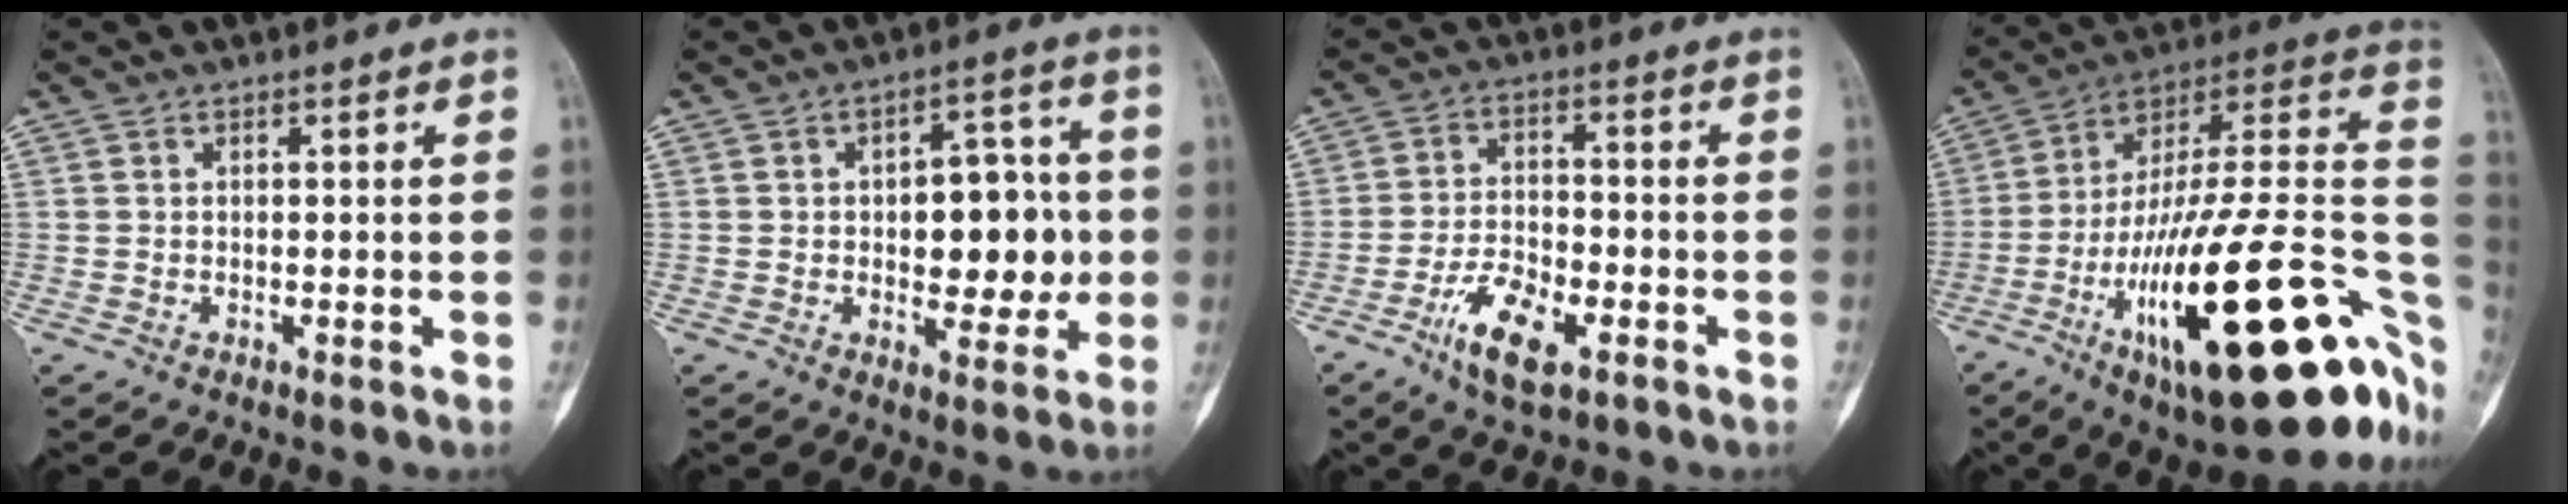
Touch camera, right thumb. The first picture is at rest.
{"total": 12.4, "force": [-0.3, 7.1, 10.2], "torque": [-0.092, 0.017, 0.001]}
{"total": 9.4, "force": [-4.8, 4.0, 7.1], "torque": [-0.134, 0.015, -0.085]}
{"total": 38.5, "force": [-12.1, 11.7, 34.6], "torque": [-0.437, 0.049, -0.191]}